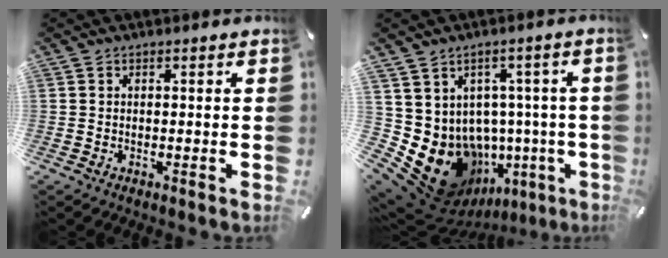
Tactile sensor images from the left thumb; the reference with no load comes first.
{"total": 14.2, "force": [-4.2, 11.0, 7.9], "torque": [-0.154, -0.013, -0.047]}